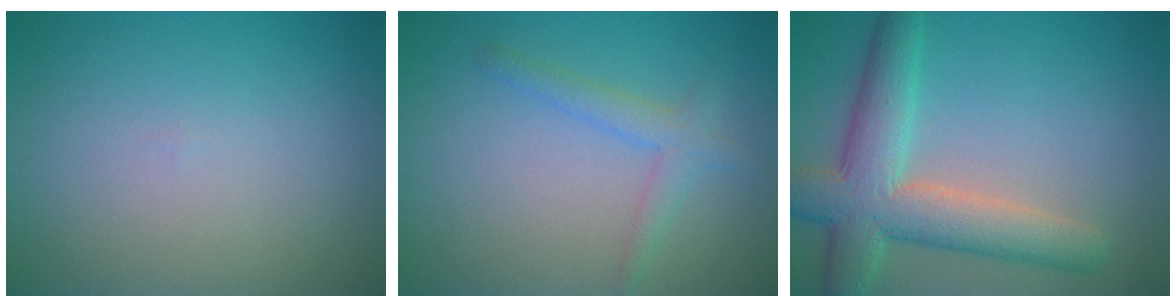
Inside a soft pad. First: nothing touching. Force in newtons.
{"total": 2.2, "press": 2.2, "slide": 0.1}
{"total": 7.3, "press": 7.3, "slide": 0.4}